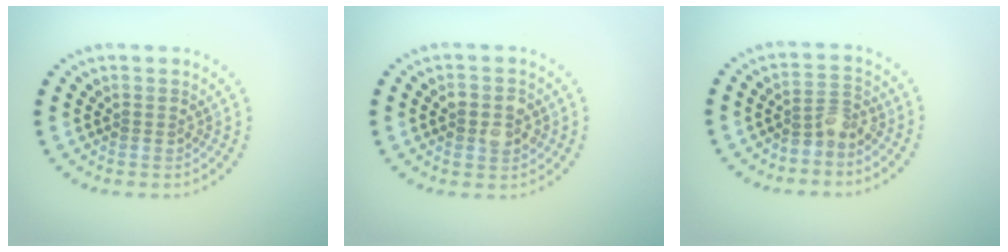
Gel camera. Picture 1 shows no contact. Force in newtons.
{"total": 2.7, "press": 2.7, "slide": 0.1}
{"total": 2.1, "press": 1.7, "slide": 1.3}